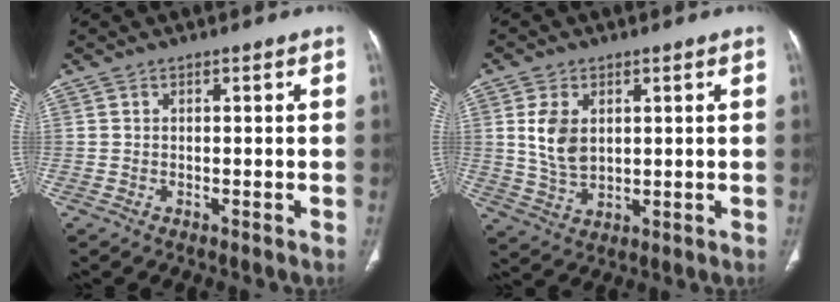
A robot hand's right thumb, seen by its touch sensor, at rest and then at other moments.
{"total": 7.3, "force": [1.6, 4.8, 5.3], "torque": [-0.091, -0.007, 0.040]}